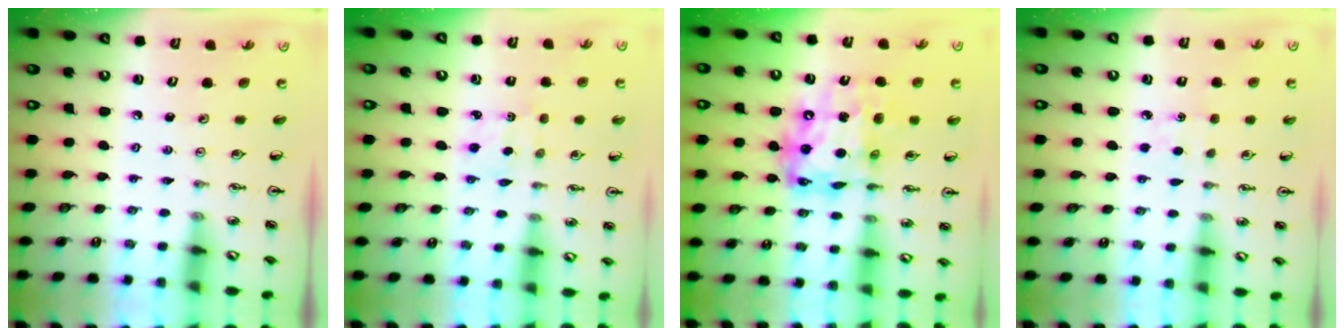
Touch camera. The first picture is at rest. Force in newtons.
{"total": 2.5, "press": 2.4, "slide": 0.6}
{"total": 14.6, "press": 14.5, "slide": 1.3}
{"total": 3.6, "press": 3.5, "slide": 0.4}